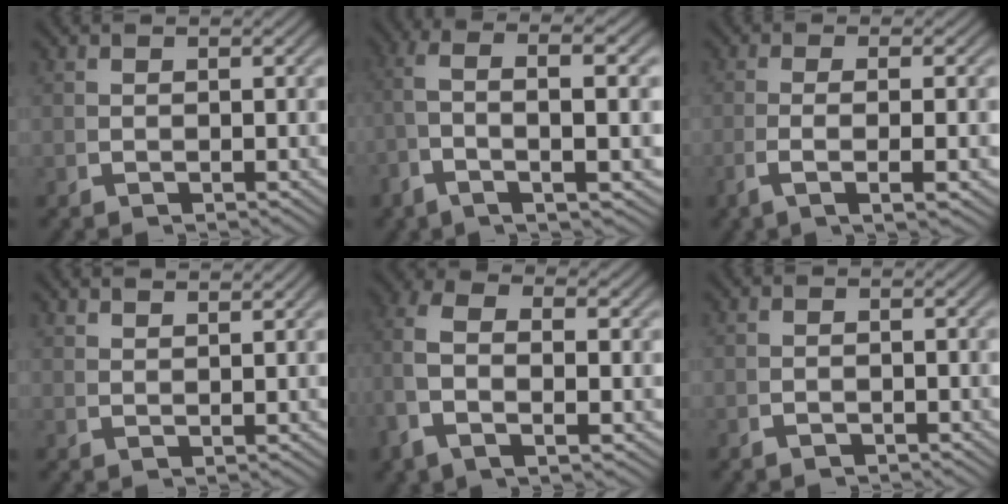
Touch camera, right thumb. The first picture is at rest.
{"total": 7.1, "force": [0.7, 1.8, 6.8], "torque": [-0.142, -0.001, 0.017]}
{"total": 3.7, "force": [-0.6, 0.5, 3.6], "torque": [-0.076, 0.000, -0.009]}
{"total": 2.5, "force": [2.4, -0.4, 0.3], "torque": [0.005, 0.006, 0.047]}
{"total": 5.1, "force": [0.9, 2.3, 4.5], "torque": [-0.113, -0.006, 0.018]}
{"total": 0.8, "force": [-0.8, 0.0, 0.0], "torque": [0.002, 0.000, -0.012]}